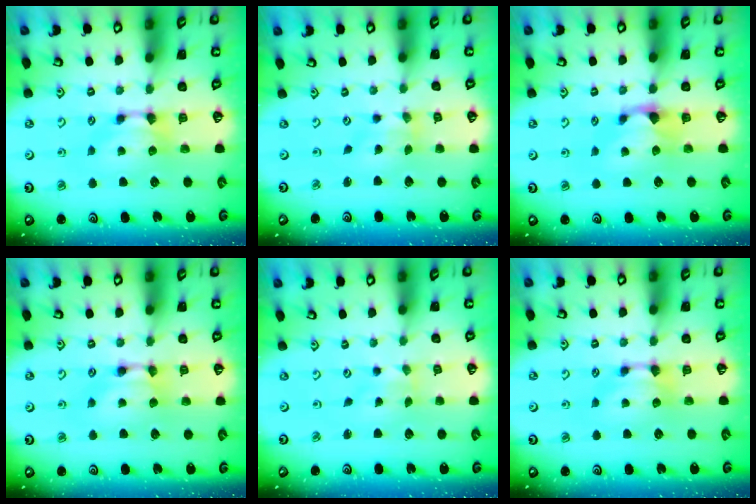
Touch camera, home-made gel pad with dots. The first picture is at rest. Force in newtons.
{"total": 1.3, "press": 0.0, "slide": 1.3}
{"total": 1.0, "press": 0.3, "slide": 0.9}
{"total": 1.7, "press": 1.7, "slide": 0.2}
{"total": 3.4, "press": 3.3, "slide": 0.8}
{"total": 0.0}